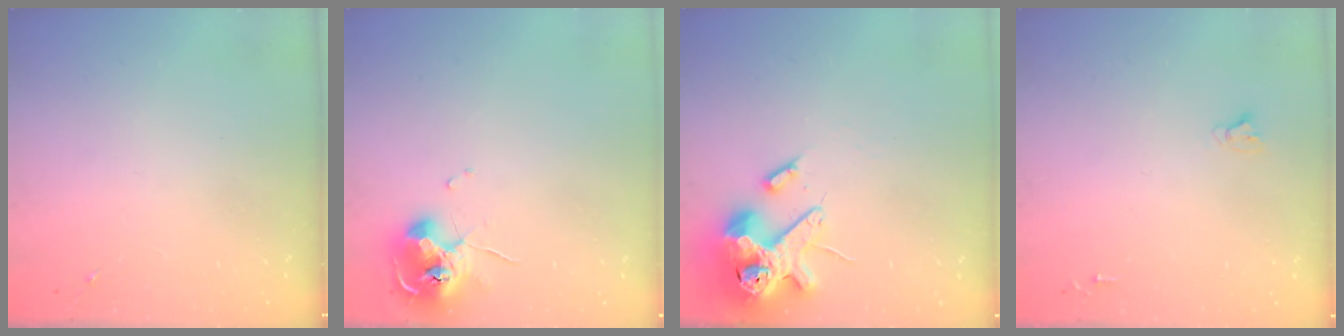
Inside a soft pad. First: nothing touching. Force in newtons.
{"total": 10.1, "press": 9.9, "slide": 1.5}
{"total": 14.2, "press": 14.0, "slide": 2.3}
{"total": 2.7, "press": 2.7, "slide": 0.2}